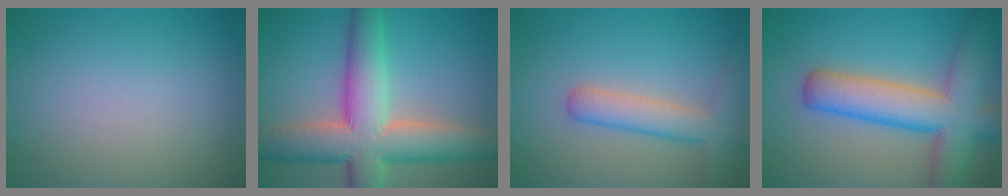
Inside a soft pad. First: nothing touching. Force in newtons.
{"total": 10.3, "press": 10.2, "slide": 0.6}
{"total": 4.1, "press": 4.1, "slide": 0.2}
{"total": 9.3, "press": 9.3, "slide": 0.4}